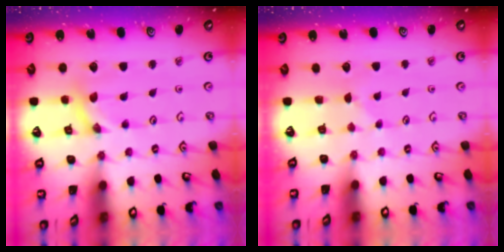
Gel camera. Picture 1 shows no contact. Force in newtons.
{"total": 2.5, "press": 2.5, "slide": 0.4}